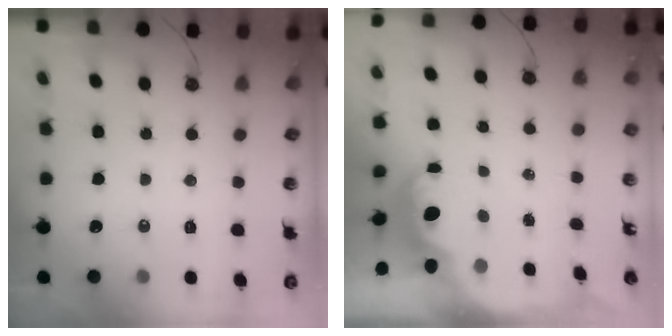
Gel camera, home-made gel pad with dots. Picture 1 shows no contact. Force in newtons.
{"total": 2.8, "press": 2.8, "slide": 0.6}